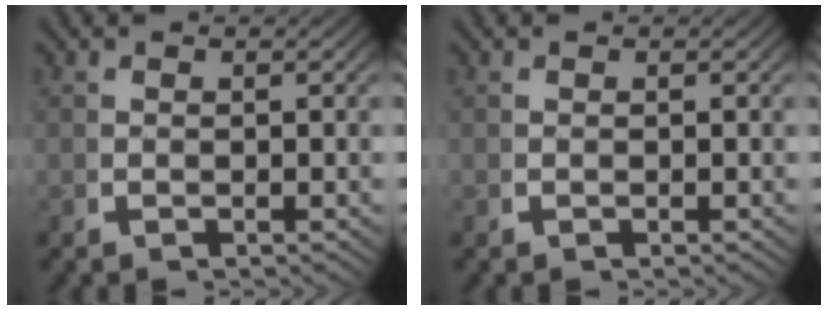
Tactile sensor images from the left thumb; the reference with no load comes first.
{"total": 0.0}